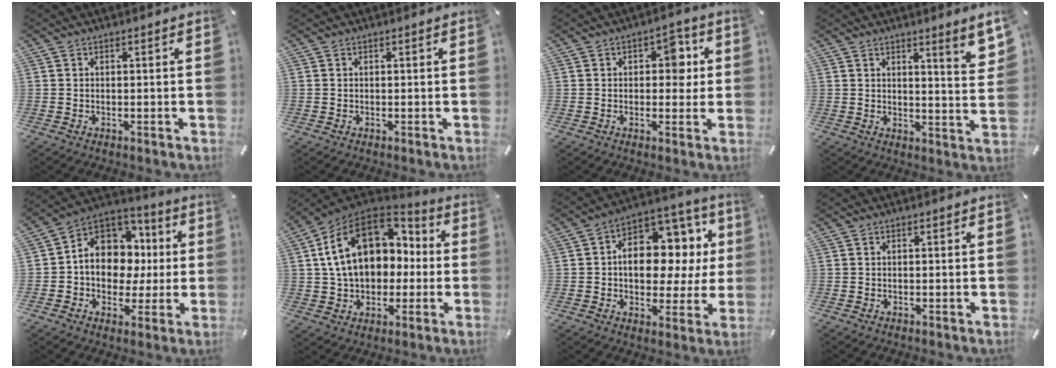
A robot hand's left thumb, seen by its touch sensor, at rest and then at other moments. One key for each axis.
{"total": 0.0}
{"total": 6.5, "fx": 1.2, "fy": 4.2, "fz": 4.8, "tx": -0.044, "ty": -0.008, "tz": 0.008}
{"total": 6.0, "fx": 4.1, "fy": 0.0, "fz": 4.4, "tx": -0.068, "ty": -0.034, "tz": 0.064}
{"total": 12.7, "fx": 1.3, "fy": 11.1, "fz": 6.2, "tx": -0.116, "ty": -0.012, "tz": 0.031}
{"total": 20.2, "fx": 3.6, "fy": 14.9, "fz": 13.2, "tx": -0.246, "ty": 0.000, "tz": 0.064}
{"total": 14.3, "fx": 1.5, "fy": 9.9, "fz": 10.1, "tx": -0.140, "ty": -0.012, "tz": 0.032}
{"total": 0.0}